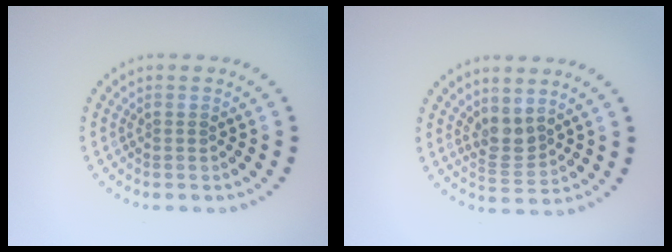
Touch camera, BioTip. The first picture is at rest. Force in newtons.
{"total": 2.3, "press": 1.9, "slide": 1.3}